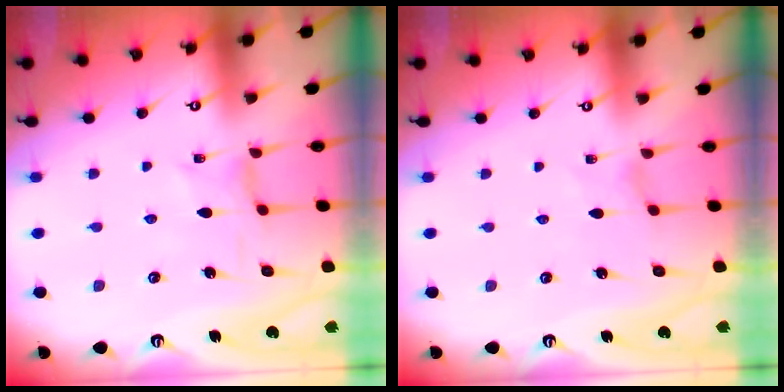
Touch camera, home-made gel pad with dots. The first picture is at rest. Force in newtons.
{"total": 0.0}